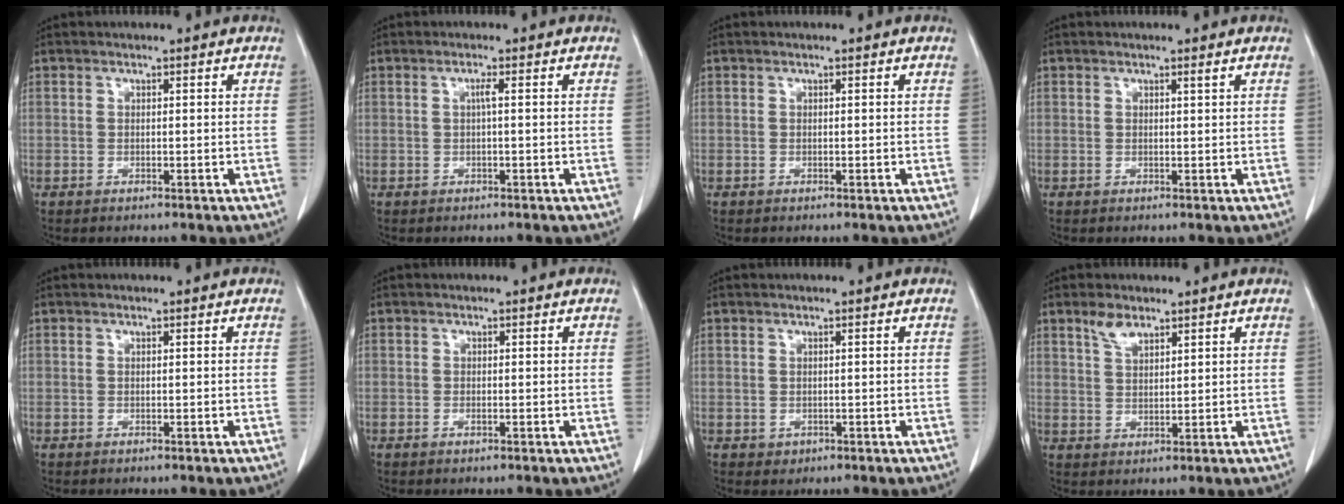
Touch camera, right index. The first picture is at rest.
{"total": 1.3, "force": [0.2, 0.3, 1.3], "torque": [-0.030, 0.002, 0.005]}
{"total": 0.0}
{"total": 0.6, "force": [0.4, 0.1, 0.4], "torque": [-0.013, 0.002, 0.009]}
{"total": 0.0}
{"total": 1.1, "force": [-0.4, 0.6, 0.8], "torque": [-0.018, 0.000, -0.004]}
{"total": 1.9, "force": [-0.4, 1.6, 0.9], "torque": [-0.017, 0.000, 0.006]}
{"total": 3.9, "force": [2.6, 1.8, 2.3], "torque": [-0.049, 0.005, 0.056]}